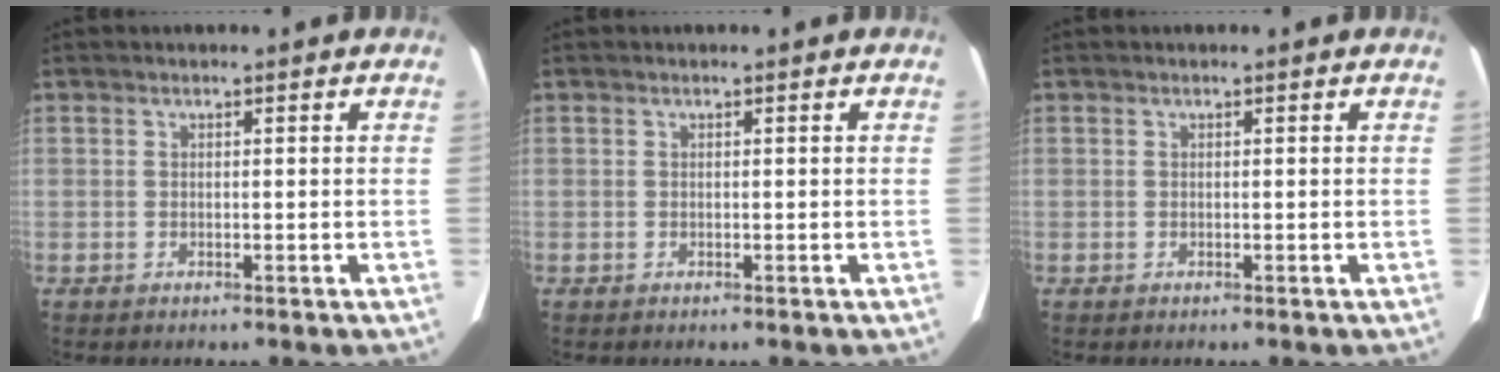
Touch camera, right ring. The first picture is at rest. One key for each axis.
{"total": 0.0}
{"total": 0.0}